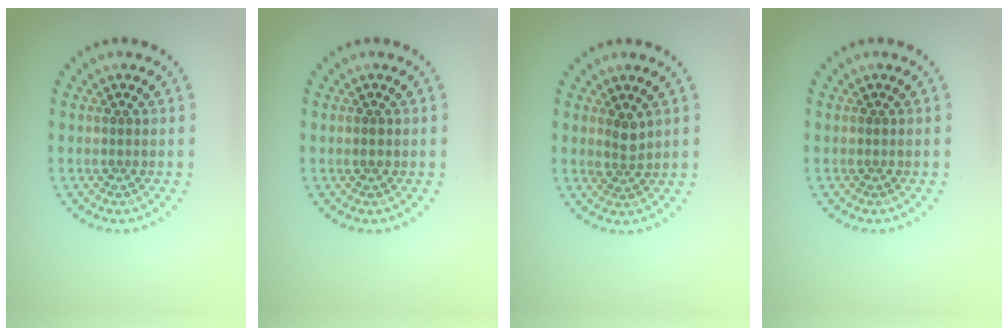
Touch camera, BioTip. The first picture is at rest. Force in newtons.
{"total": 0.8, "press": 0.8, "slide": 0.2}
{"total": 1.5, "press": 1.2, "slide": 1.0}
{"total": 0.0}